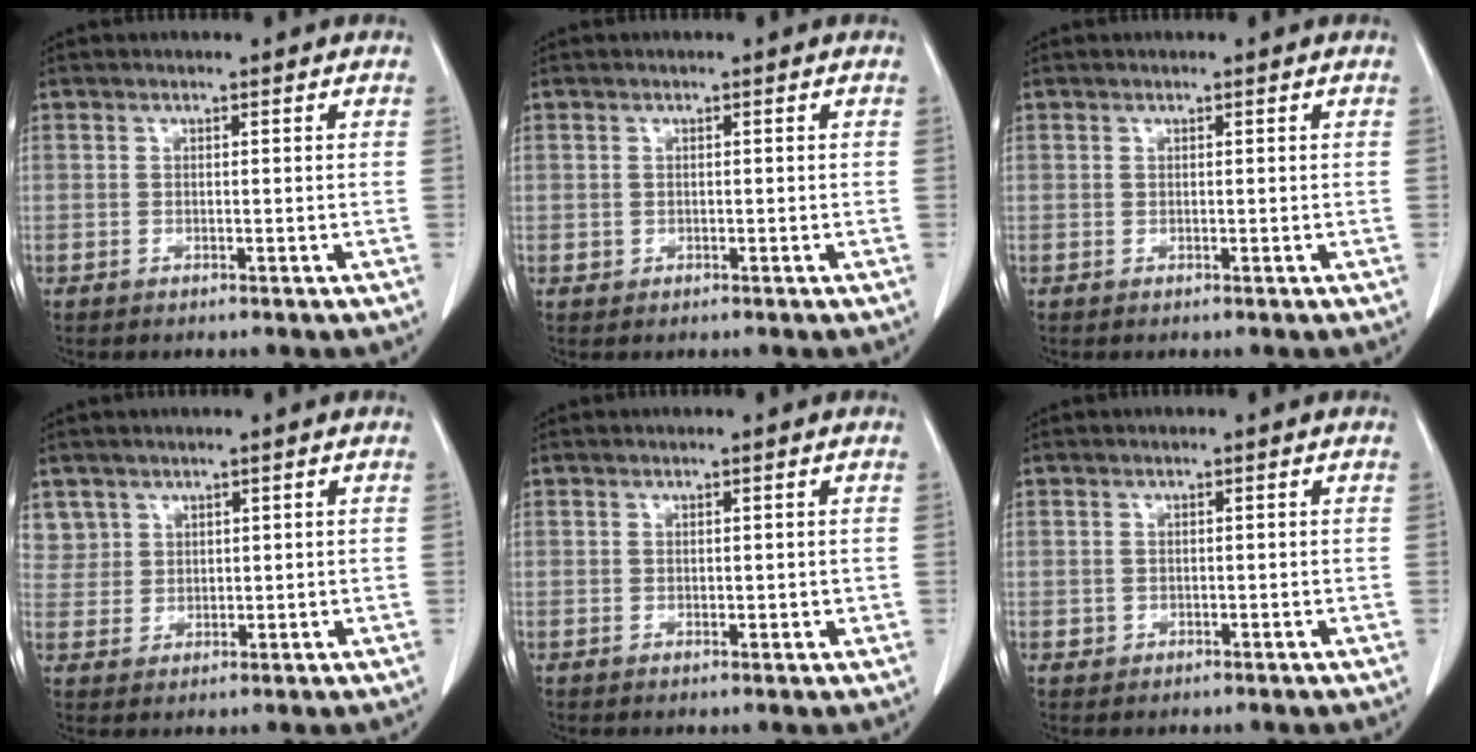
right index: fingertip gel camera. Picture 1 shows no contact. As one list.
[{"total": 0.8, "force": [-0.2, 0.8, 0.1], "torque": [0.001, 0.003, -0.005]}, {"total": 0.0}, {"total": 3.6, "force": [2.1, 3.0, -0.4], "torque": [0.024, 0.004, 0.037]}, {"total": 1.6, "force": [-0.1, 0.9, 1.3], "torque": [-0.015, -0.001, -0.002]}, {"total": 0.9, "force": [-0.3, 0.9, 0.1], "torque": [0.002, 0.004, -0.005]}]